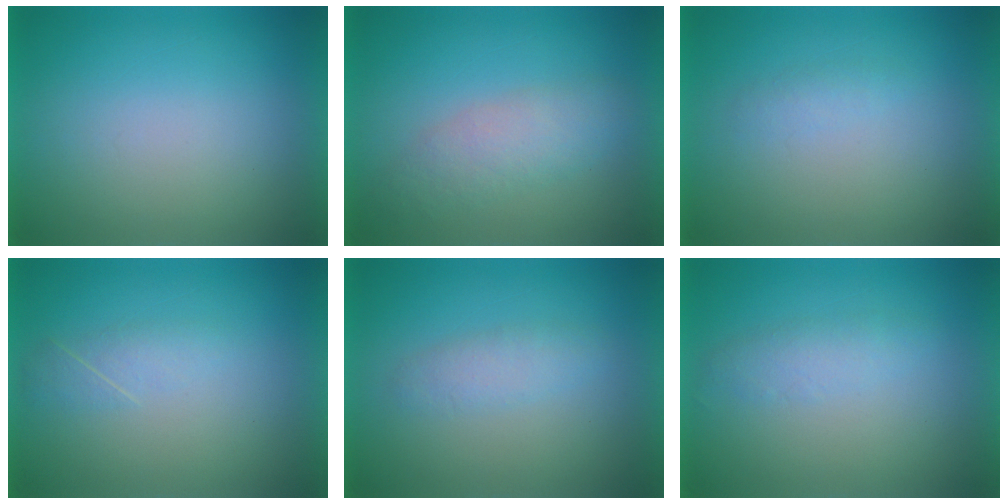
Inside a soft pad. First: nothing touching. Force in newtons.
{"total": 2.8}
{"total": 1.2}
{"total": 2.1}
{"total": 2.4}
{"total": 2.5}